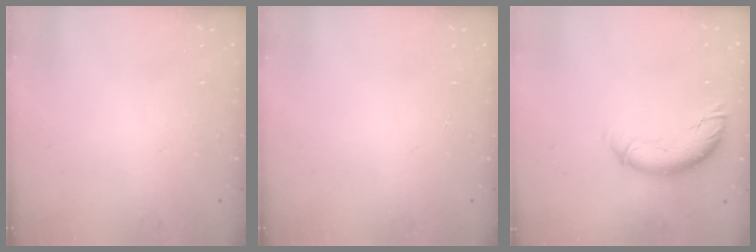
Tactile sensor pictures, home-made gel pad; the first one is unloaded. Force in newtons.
{"total": 0.0}
{"total": 10.1, "press": 10.1, "slide": 0.6}